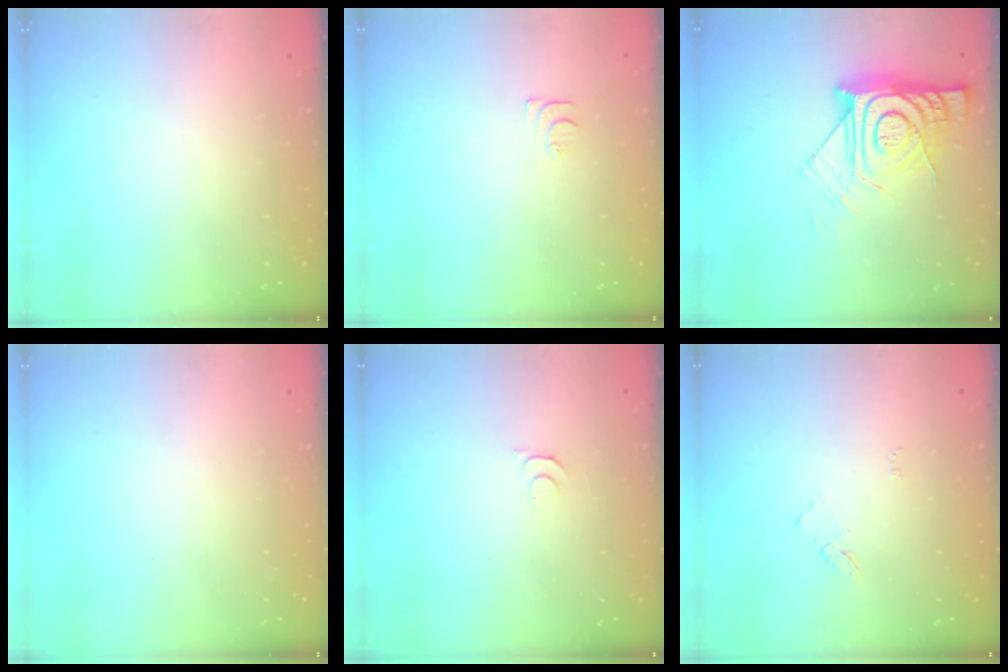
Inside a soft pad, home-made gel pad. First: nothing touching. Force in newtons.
{"total": 5.2, "press": 5.1, "slide": 0.6}
{"total": 14.2, "press": 14.2, "slide": 1.1}
{"total": 1.5, "press": 1.5, "slide": 0.1}
{"total": 4.1, "press": 4.0, "slide": 0.6}
{"total": 4.3, "press": 4.3, "slide": 0.5}